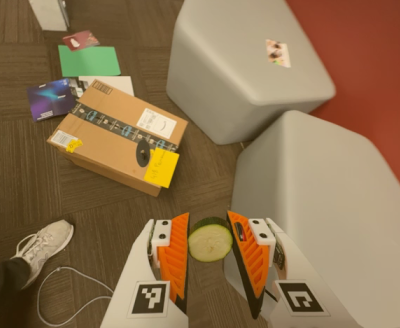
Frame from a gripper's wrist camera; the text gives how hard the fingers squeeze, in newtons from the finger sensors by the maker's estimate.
{"total": 9.0, "left": 9.2, "right": 8.9}